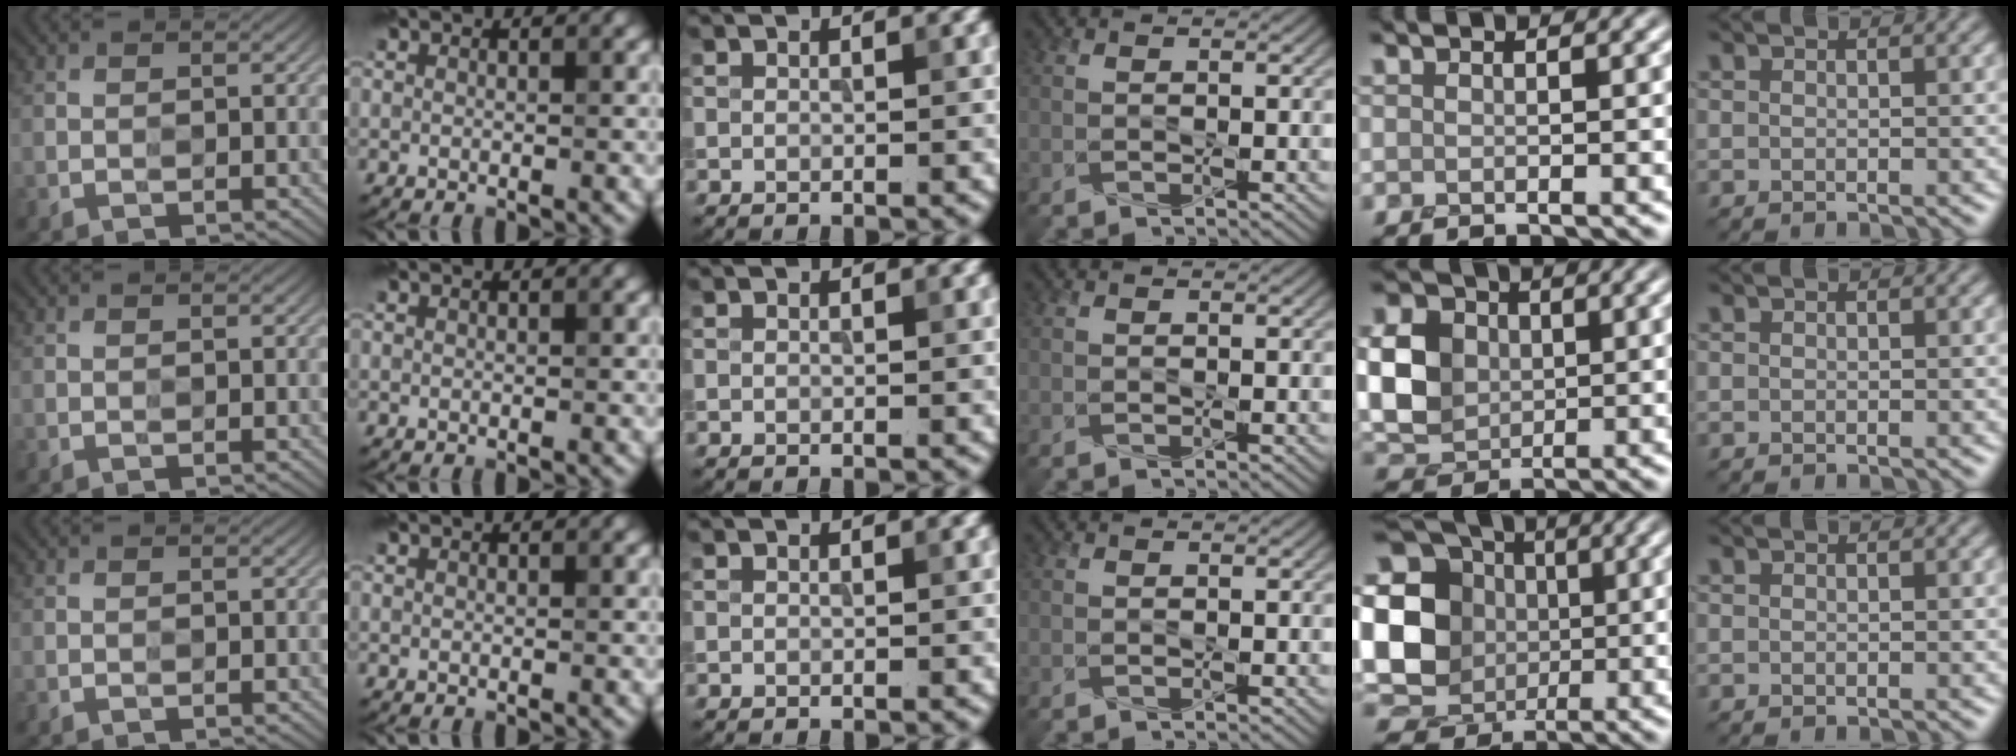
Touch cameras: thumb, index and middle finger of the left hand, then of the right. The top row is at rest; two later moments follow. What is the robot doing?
{"motion": "press", "object": "toy piano key"}